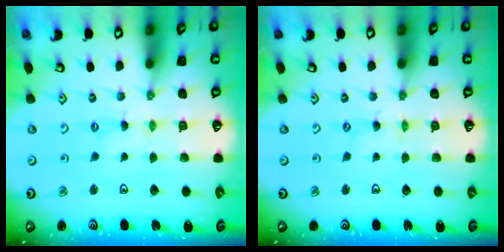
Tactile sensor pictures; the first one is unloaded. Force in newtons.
{"total": 0.0}